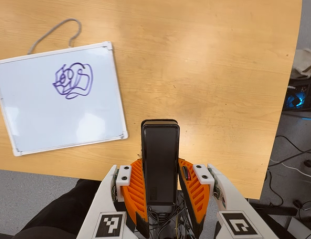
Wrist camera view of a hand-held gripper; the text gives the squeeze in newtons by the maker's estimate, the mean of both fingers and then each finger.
{"total": 4.0, "left": 2.7, "right": 5.4}